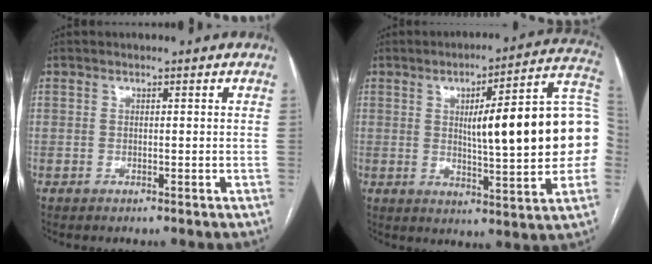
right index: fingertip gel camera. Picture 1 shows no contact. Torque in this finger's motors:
{"motor_torque": [1.51, 0.62, 1.05, 0.20]}